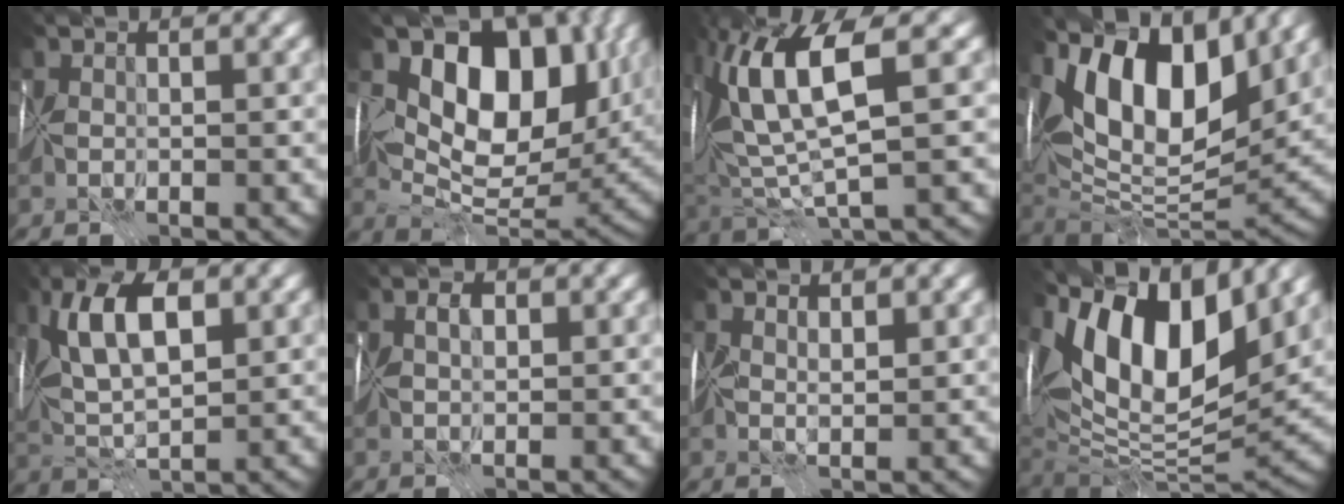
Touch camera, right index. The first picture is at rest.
{"total": 11.5, "force": [4.2, 6.9, 8.2], "torque": [-0.085, -0.012, 0.075]}
{"total": 8.5, "force": [2.7, 2.5, 7.7], "torque": [-0.152, 0.005, 0.050]}
{"total": 13.3, "force": [6.7, 5.8, 9.9], "torque": [-0.152, 0.016, 0.109]}
{"total": 6.9, "force": [2.6, 2.6, 5.8], "torque": [-0.105, 0.011, 0.042]}
{"total": 1.2, "force": [0.6, 0.5, 1.0], "torque": [-0.010, 0.003, 0.010]}
{"total": 1.1, "force": [1.0, -0.2, 0.4], "torque": [0.003, -0.006, 0.020]}
{"total": 15.2, "force": [7.6, 6.7, 11.3], "torque": [-0.192, 0.030, 0.124]}